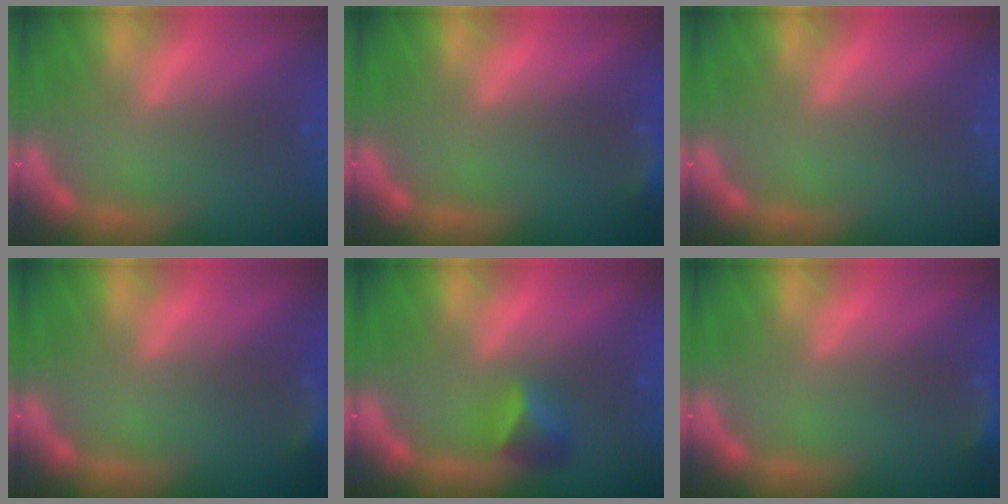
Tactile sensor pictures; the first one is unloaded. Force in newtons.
{"total": 3.0}
{"total": 0.0}
{"total": 3.4}
{"total": 2.9}
{"total": 3.0}